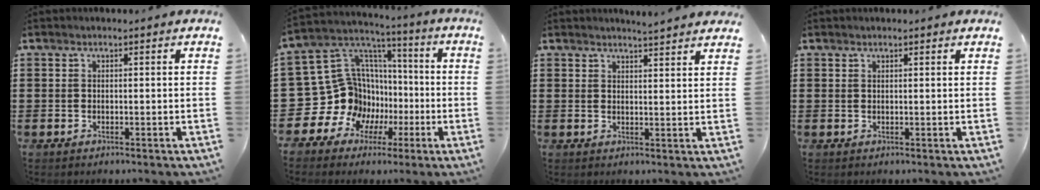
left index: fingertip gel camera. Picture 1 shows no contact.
{"total": 15.6, "force": [-3.1, 14.5, 5.0], "torque": [-0.171, -0.026, -0.020]}
{"total": 2.7, "force": [2.7, -0.4, 0.3], "torque": [-0.013, -0.008, 0.051]}
{"total": 0.8, "force": [0.7, 0.2, 0.4], "torque": [-0.010, 0.002, 0.012]}